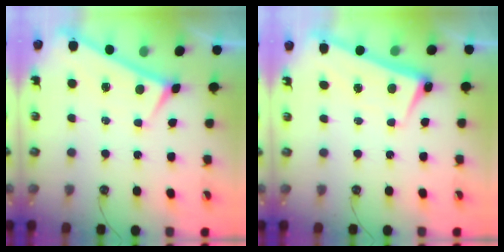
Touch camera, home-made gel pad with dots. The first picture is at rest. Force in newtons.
{"total": 2.7, "press": 2.6, "slide": 0.8}